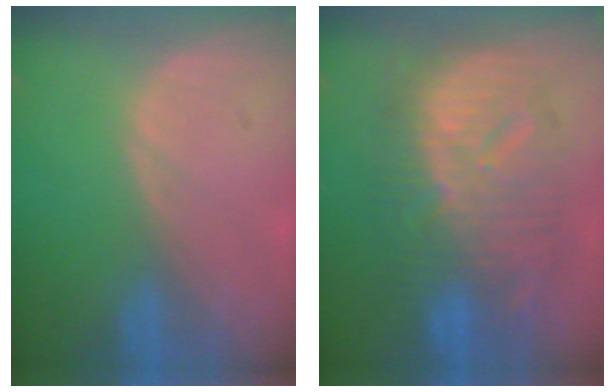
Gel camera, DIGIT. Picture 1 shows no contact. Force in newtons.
{"total": 12.5, "press": 12.4, "slide": 1.1}